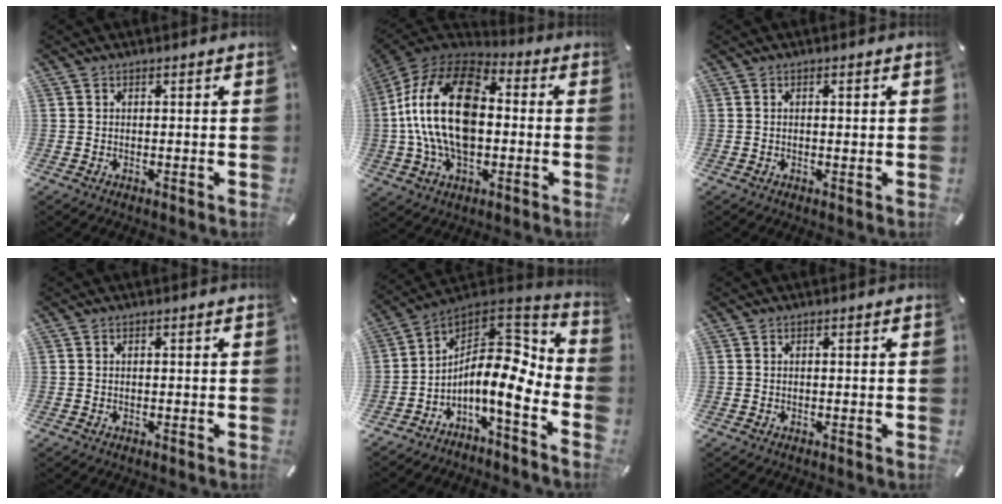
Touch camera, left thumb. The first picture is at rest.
{"total": 23.0, "force": [-0.4, 14.5, 17.8], "torque": [-0.373, 0.018, -0.011]}
{"total": 0.5, "force": [0.1, 0.2, 0.5], "torque": [-0.010, 0.002, 0.000]}
{"total": 0.0}
{"total": 13.0, "force": [-2.8, 6.2, 11.1], "torque": [-0.189, -0.035, -0.058]}
{"total": 0.0}